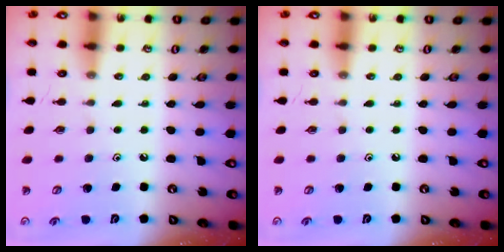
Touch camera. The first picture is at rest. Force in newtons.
{"total": 0.0}